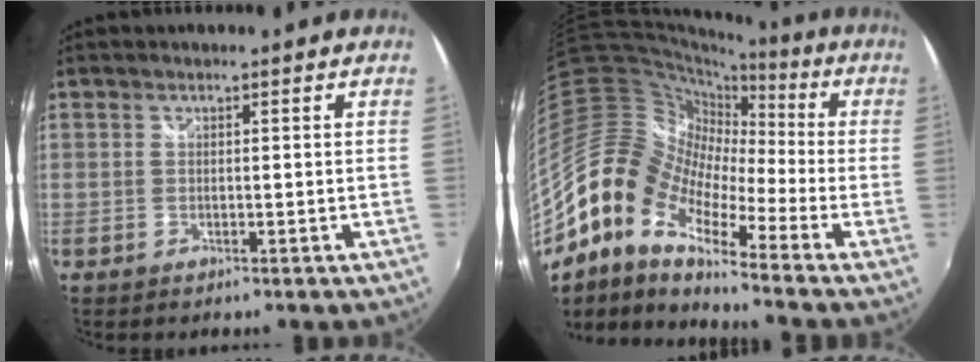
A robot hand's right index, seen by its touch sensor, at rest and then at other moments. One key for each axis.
{"total": 16.0, "fx": -8.5, "fy": 8.1, "fz": 10.8, "tx": -0.182, "ty": 0.004, "tz": -0.191}